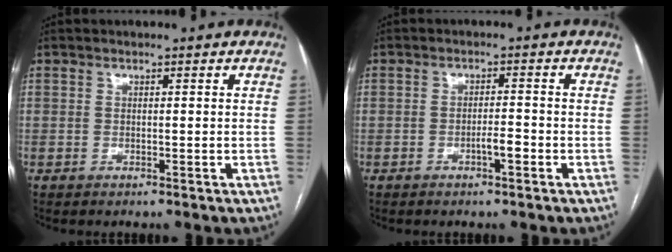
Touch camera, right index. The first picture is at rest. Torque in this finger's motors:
{"motor_torque": [0.15, -0.03, 0.04, 0.02]}